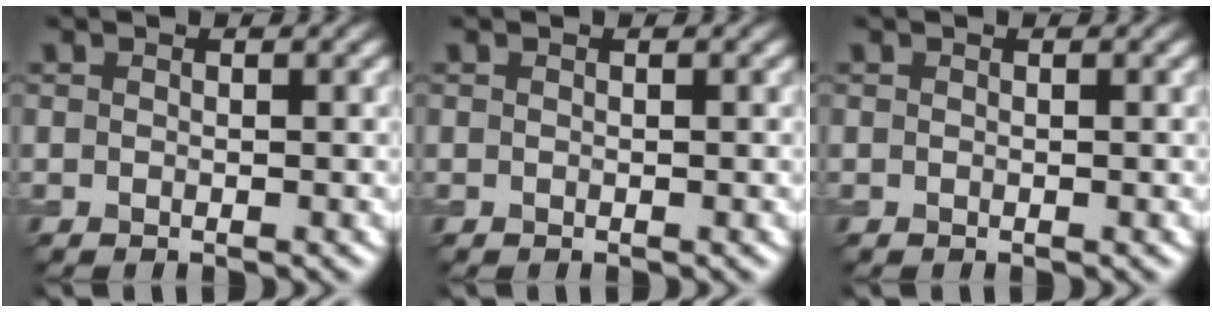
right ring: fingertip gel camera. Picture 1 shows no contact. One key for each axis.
{"total": 0.0}
{"total": 0.0}